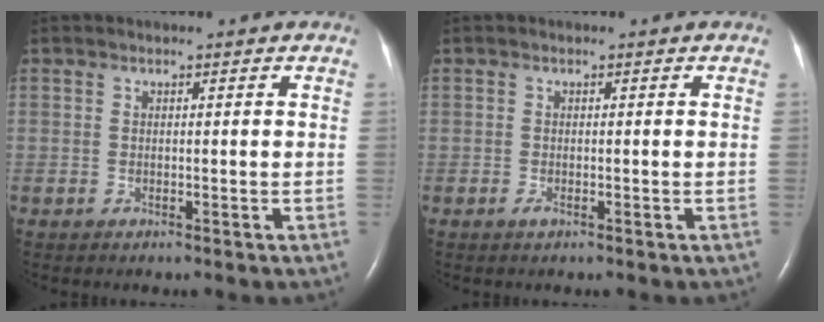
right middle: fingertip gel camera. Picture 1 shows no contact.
{"total": 0.6, "force": [-0.3, 0.1, 0.5], "torque": [-0.010, -0.001, -0.005]}